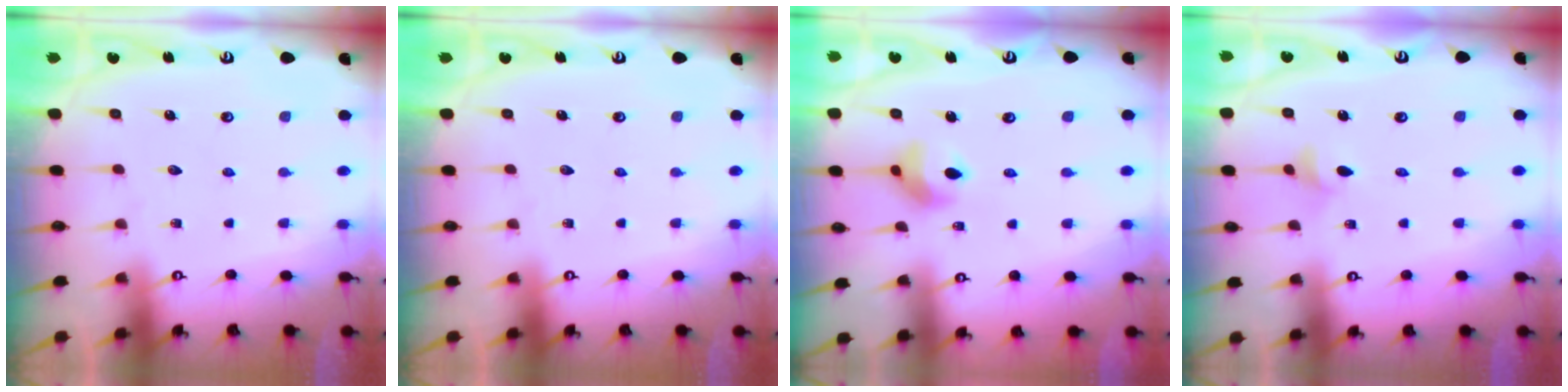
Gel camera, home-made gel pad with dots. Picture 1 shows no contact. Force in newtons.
{"total": 0.0}
{"total": 7.7, "press": 7.7, "slide": 1.0}
{"total": 2.9, "press": 2.9, "slide": 0.5}